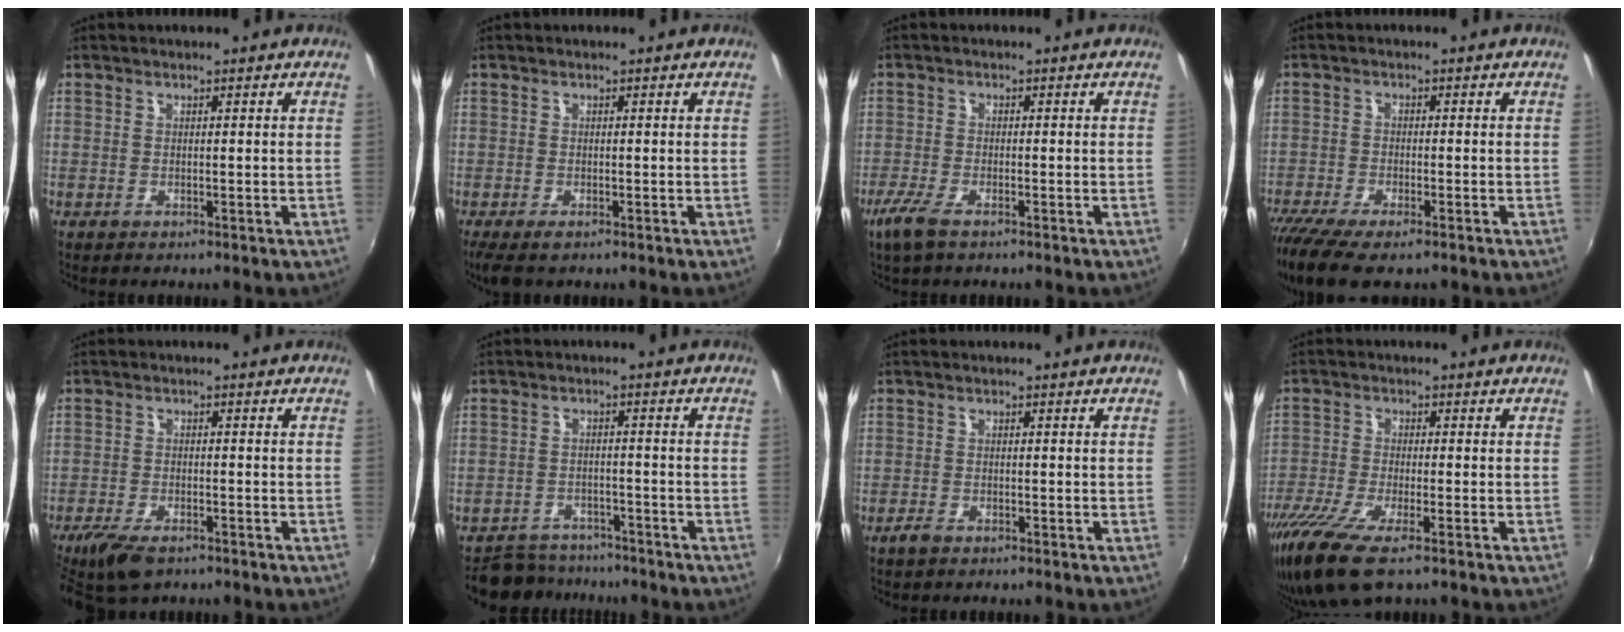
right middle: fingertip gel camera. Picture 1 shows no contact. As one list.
[{"total": 4.4, "force": [-2.8, 1.5, 3.0], "torque": [-0.061, -0.022, -0.044]}, {"total": 4.5, "force": [-3.1, 1.2, 3.1], "torque": [-0.080, -0.010, -0.060]}, {"total": 10.1, "force": [-7.6, 2.7, 6.1], "torque": [-0.148, -0.046, -0.139]}, {"total": 7.6, "force": [-5.5, 3.0, 4.2], "torque": [-0.110, -0.021, -0.101]}, {"total": 8.7, "force": [-7.8, 3.5, 1.5], "torque": [-0.050, 0.005, -0.115]}, {"total": 1.7, "force": [-1.4, 0.7, 0.8], "torque": [-0.019, -0.001, -0.027]}, {"total": 10.9, "force": [-7.4, 2.4, 7.6], "torque": [-0.177, -0.040, -0.142]}]